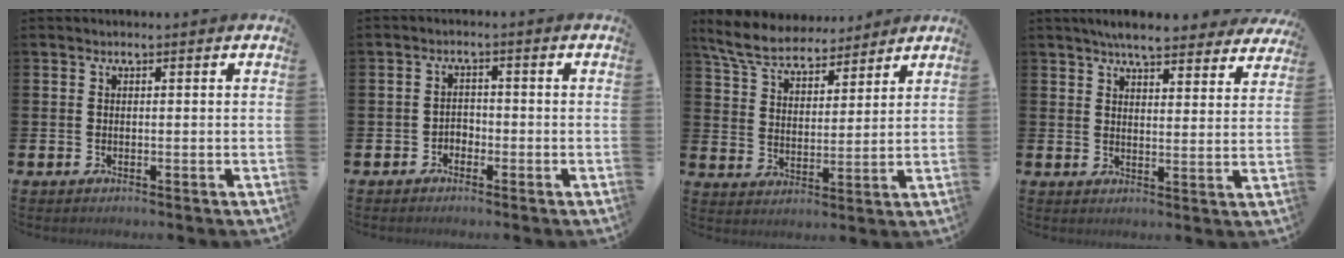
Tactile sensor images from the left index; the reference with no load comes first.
{"total": 1.7, "force": [-1.3, 1.0, 0.2], "torque": [-0.011, 0.004, -0.029]}
{"total": 7.2, "force": [6.7, 2.0, 1.6], "torque": [-0.065, -0.030, 0.123]}
{"total": 6.1, "force": [5.8, 0.9, 1.8], "torque": [-0.039, -0.029, 0.102]}